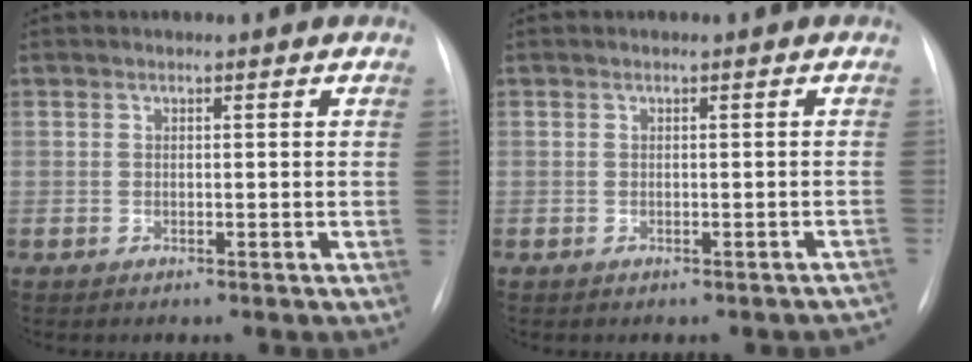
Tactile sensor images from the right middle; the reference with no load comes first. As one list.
[{"total": 2.5, "force": [-2.2, 1.0, 0.6], "torque": [0.007, 0.009, -0.023]}]